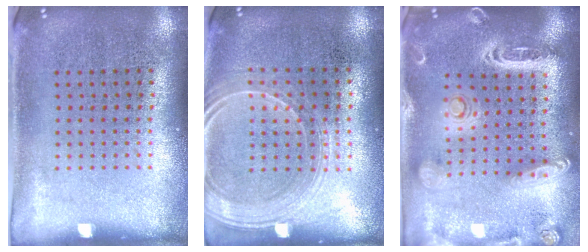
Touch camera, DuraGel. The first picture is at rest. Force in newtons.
{"total": 1.8, "press": 1.6, "slide": 0.7}
{"total": 2.7, "press": 2.3, "slide": 1.3}